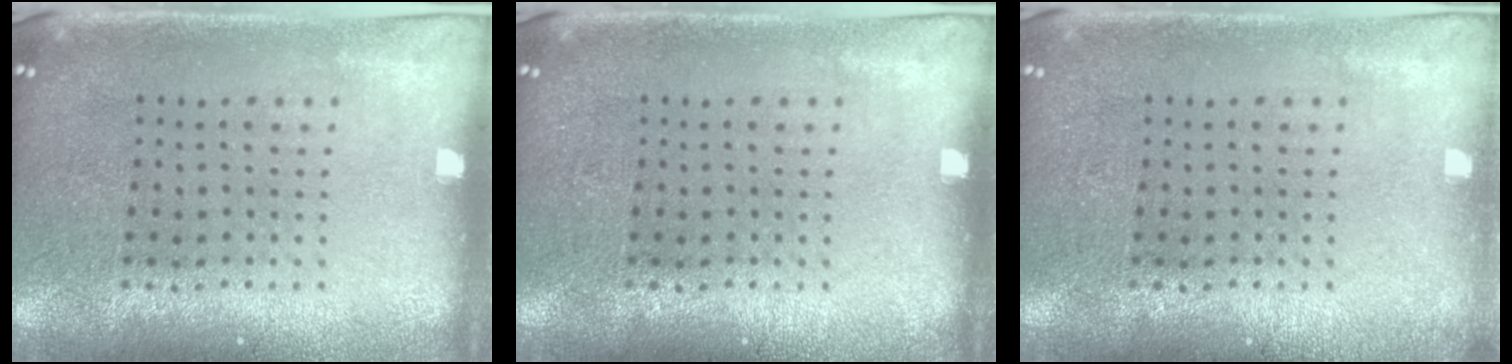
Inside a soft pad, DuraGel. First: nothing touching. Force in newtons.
{"total": 0.0}
{"total": 0.6, "press": 0.6, "slide": 0.2}